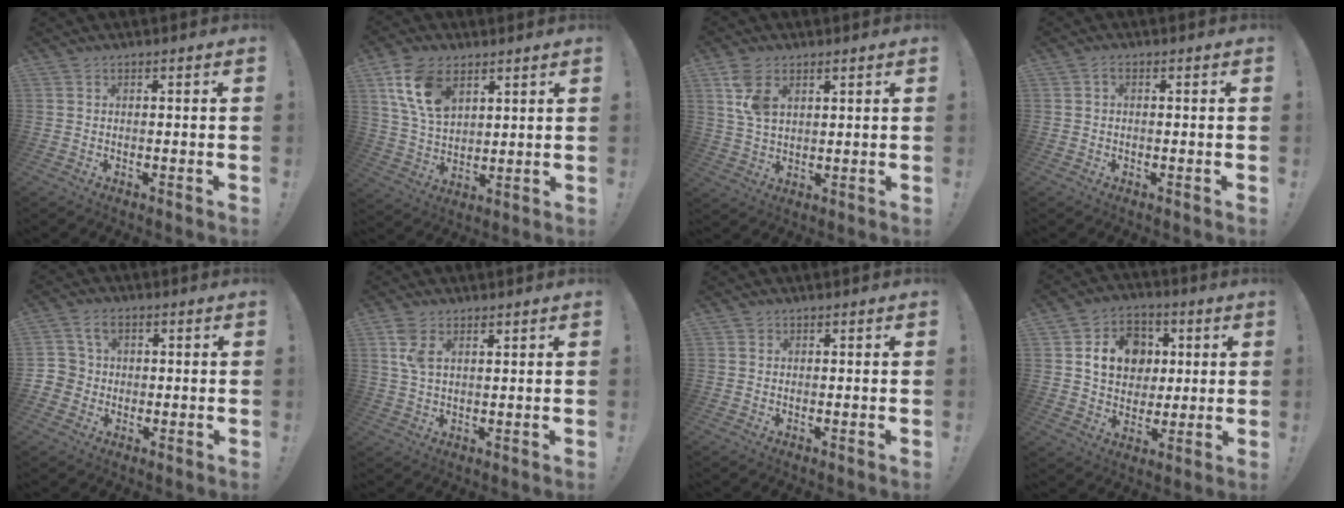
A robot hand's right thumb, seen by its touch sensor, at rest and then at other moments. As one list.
[{"total": 14.5, "force": [6.9, 9.4, 8.7], "torque": [-0.164, -0.018, 0.133]}, {"total": 7.4, "force": [3.6, 4.2, 4.9], "torque": [-0.092, -0.010, 0.067]}, {"total": 0.9, "force": [-0.2, 0.4, 0.7], "torque": [-0.023, 0.005, -0.003]}, {"total": 5.3, "force": [1.4, 4.7, 2.2], "torque": [-0.052, 0.003, 0.027]}, {"total": 5.6, "force": [2.7, 3.0, 3.9], "torque": [-0.071, -0.005, 0.052]}, {"total": 0.8, "force": [0.5, 0.6, 0.1], "torque": [0.006, -0.002, 0.007]}, {"total": 13.9, "force": [3.5, 11.5, 7.1], "torque": [-0.099, -0.003, 0.073]}]